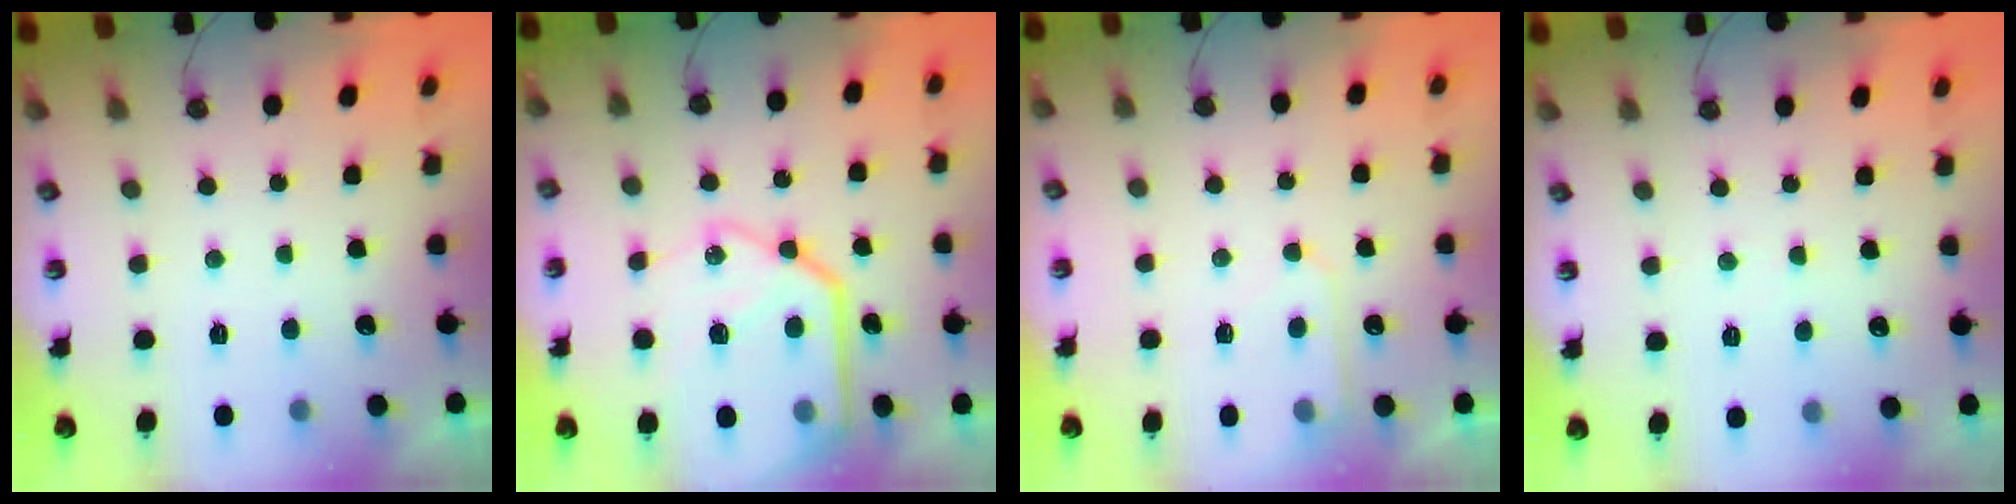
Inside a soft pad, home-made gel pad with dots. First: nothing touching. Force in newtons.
{"total": 22.9, "press": 22.7, "slide": 2.9}
{"total": 5.4, "press": 5.4, "slide": 0.6}
{"total": 2.4, "press": 2.4, "slide": 0.4}